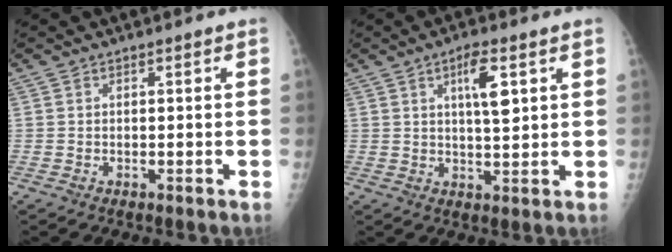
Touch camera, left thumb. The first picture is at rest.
{"total": 6.8, "force": [2.6, 1.8, 6.0], "torque": [-0.095, -0.009, 0.044]}